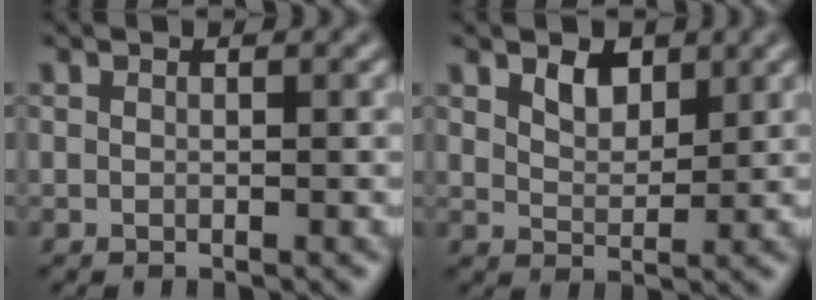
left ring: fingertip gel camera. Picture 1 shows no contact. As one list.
[{"total": 2.4, "force": [1.5, 1.3, 1.3], "torque": [-0.027, -0.002, 0.028]}]